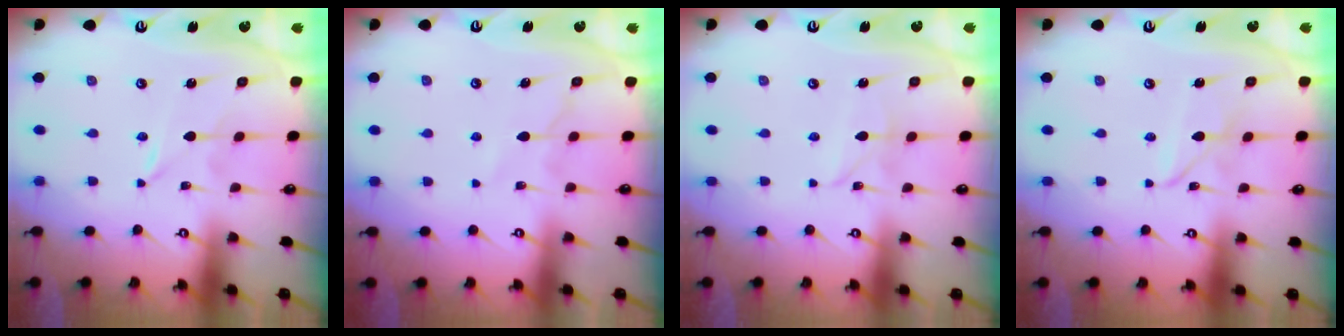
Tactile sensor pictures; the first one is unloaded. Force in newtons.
{"total": 6.3, "press": 6.3, "slide": 0.5}
{"total": 2.7, "press": 2.7, "slide": 0.3}
{"total": 2.8, "press": 2.8, "slide": 0.2}